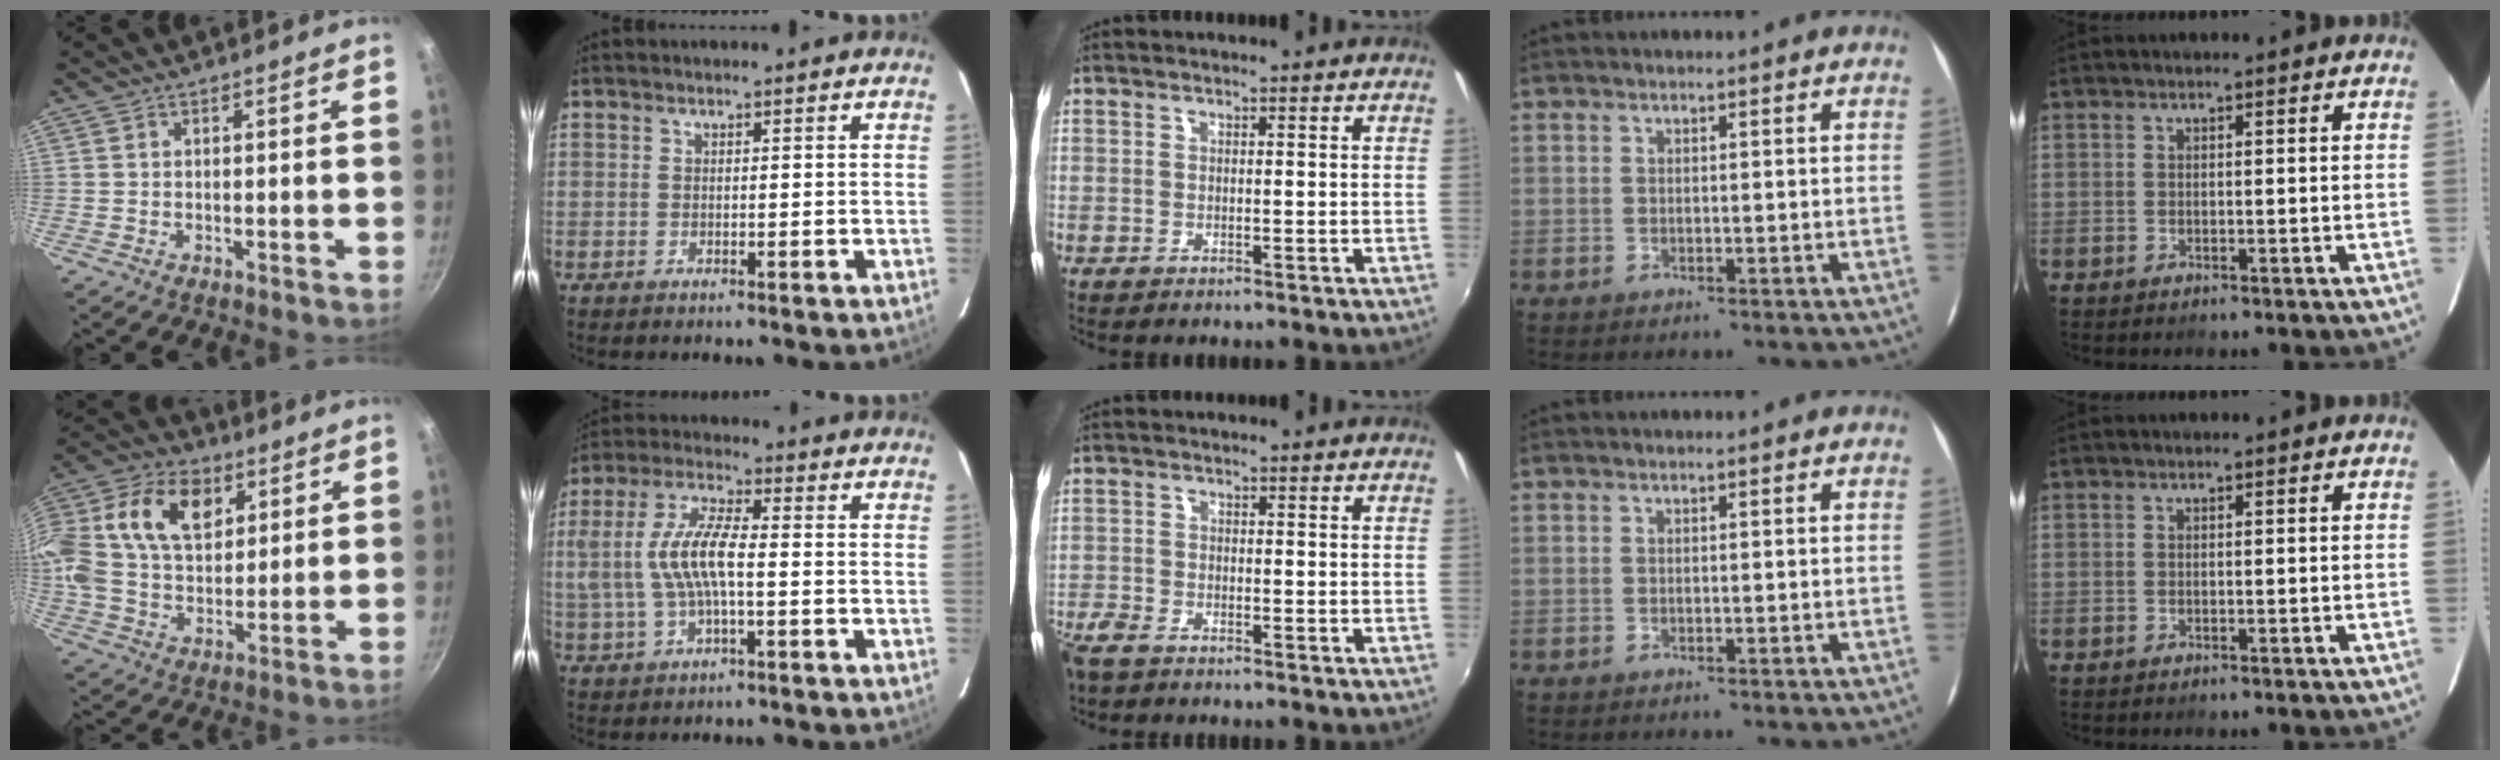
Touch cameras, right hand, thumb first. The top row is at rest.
{"thumb": {"total": 24.6, "force": [8.3, 16.5, 16.2], "torque": [-0.336, 0.022, 0.136]}, "index": {"total": 10.6, "force": [-0.6, 3.4, 10.0], "torque": [-0.203, 0.007, -0.008]}, "middle": {"total": 4.1, "force": [-3.3, 1.3, 2.0], "torque": [-0.056, -0.014, -0.069]}}